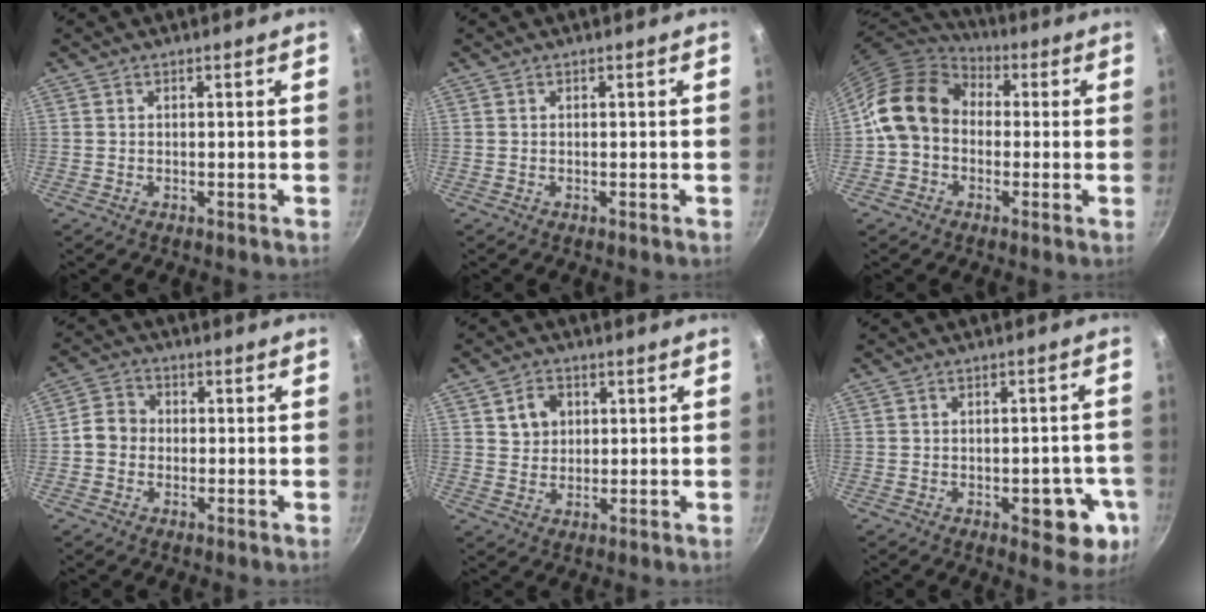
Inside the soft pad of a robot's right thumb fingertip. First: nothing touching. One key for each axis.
{"total": 0.0}
{"total": 13.4, "fx": 0.3, "fy": 10.7, "fz": 8.2, "tx": -0.118, "ty": 0.033, "tz": -0.014}
{"total": 4.9, "fx": -0.6, "fy": 4.3, "fz": 2.3, "tx": -0.020, "ty": 0.012, "tz": -0.026}
{"total": 4.9, "fx": 1.6, "fy": 4.0, "fz": 2.3, "tx": -0.018, "ty": 0.003, "tz": 0.029}
{"total": 9.1, "fx": -2.8, "fy": 4.4, "fz": 7.5, "tx": -0.052, "ty": 0.006, "tz": -0.031}